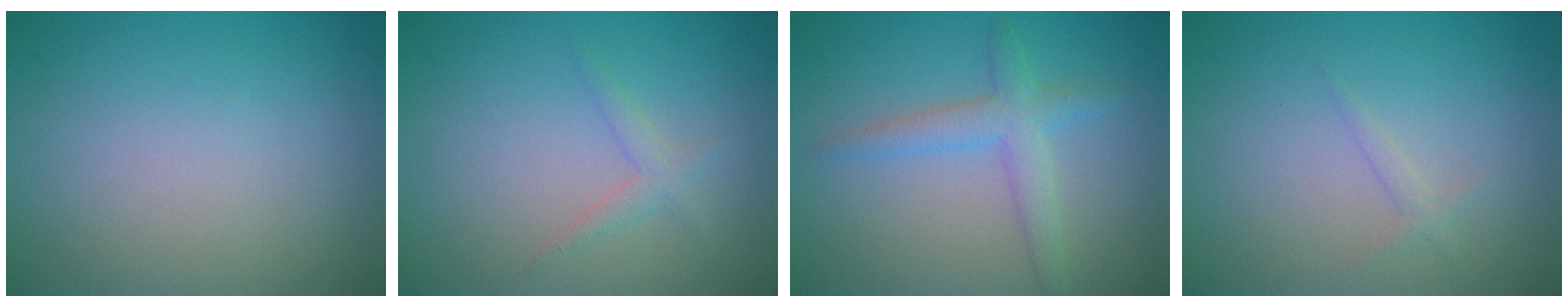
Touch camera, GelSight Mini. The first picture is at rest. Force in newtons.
{"total": 1.3, "press": 1.3, "slide": 0.1}
{"total": 2.9, "press": 2.9, "slide": 0.1}
{"total": 0.8, "press": 0.8, "slide": 0.1}